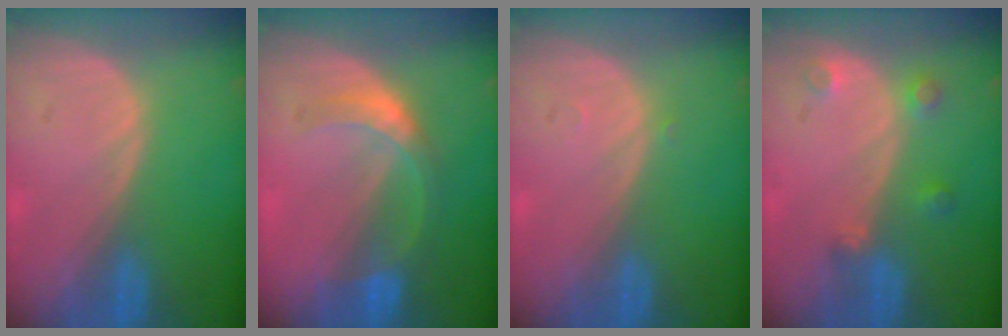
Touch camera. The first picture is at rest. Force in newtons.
{"total": 5.5, "press": 5.2, "slide": 2.0}
{"total": 0.5, "press": 0.4, "slide": 0.3}
{"total": 3.0, "press": 2.8, "slide": 1.1}